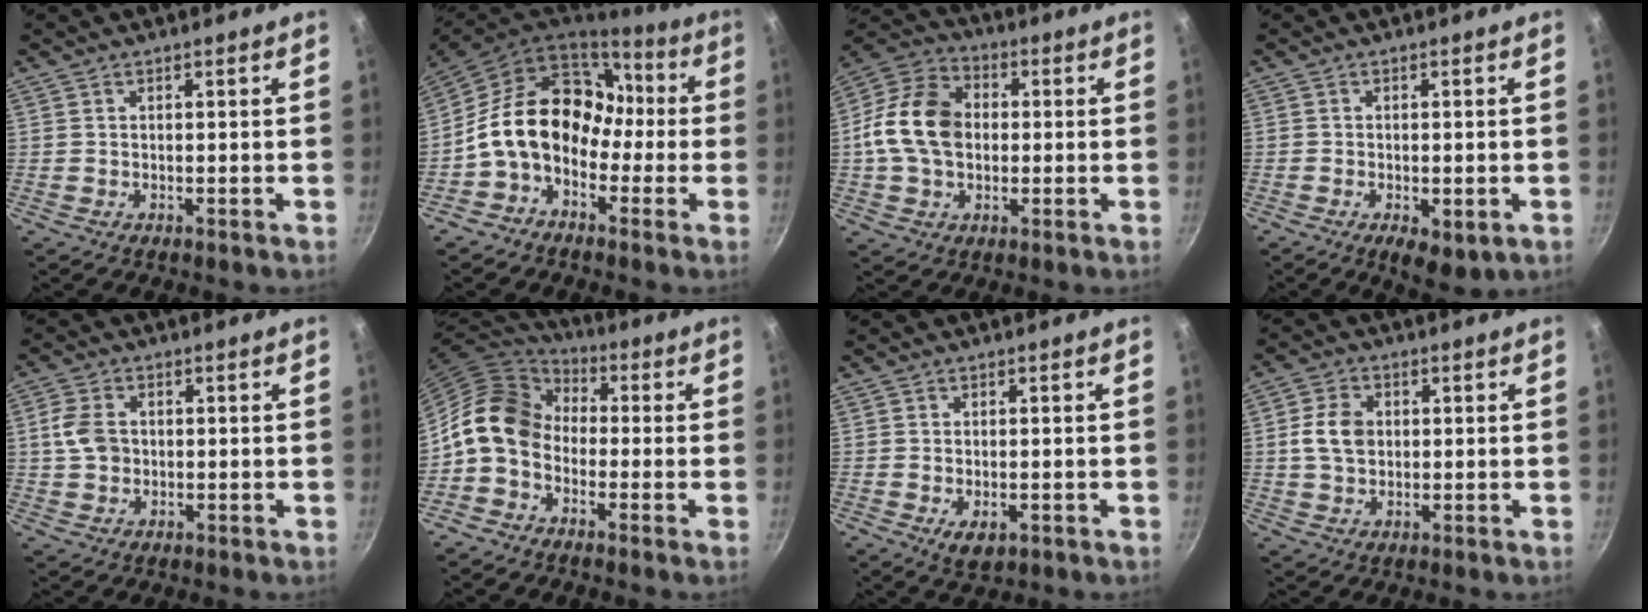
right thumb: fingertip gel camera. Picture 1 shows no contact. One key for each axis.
{"total": 16.5, "fx": -1.6, "fy": 12.6, "fz": 10.6, "tx": -0.145, "ty": 0.054, "tz": -0.045}
{"total": 14.9, "fx": 0.2, "fy": 11.1, "fz": 9.9, "tx": -0.156, "ty": 0.024, "tz": -0.013}
{"total": 6.5, "fx": -2.4, "fy": 2.9, "fz": 5.4, "tx": -0.068, "ty": 0.000, "tz": -0.027}
{"total": 5.5, "fx": 0.2, "fy": 4.2, "fz": 3.5, "tx": -0.062, "ty": 0.006, "tz": -0.002}
{"total": 11.8, "fx": -1.4, "fy": 9.0, "fz": 7.4, "tx": -0.109, "ty": 0.041, "tz": -0.050}
{"total": 4.0, "fx": -1.2, "fy": 2.3, "fz": 3.1, "tx": -0.046, "ty": -0.008, "tz": -0.013}
{"total": 6.8, "fx": 0.7, "fy": 5.1, "fz": 4.4, "tx": -0.069, "ty": 0.008, "tz": 0.007}